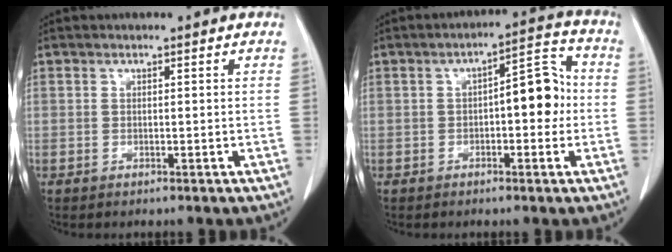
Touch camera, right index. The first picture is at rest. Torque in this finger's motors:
{"motor_torque": [0.79, -0.14, 0.40, 0.06]}